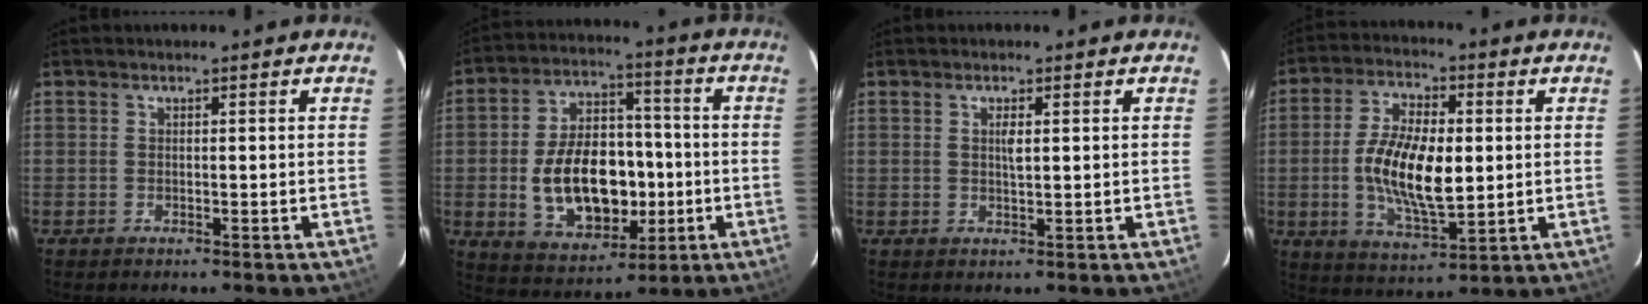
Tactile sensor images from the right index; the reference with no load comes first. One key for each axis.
{"total": 17.2, "fx": -2.9, "fy": 10.8, "fz": 13.2, "tx": -0.258, "ty": 0.018, "tz": -0.023}
{"total": 2.0, "fx": 0.5, "fy": 0.6, "fz": 1.8, "tx": -0.031, "ty": -0.001, "tz": 0.009}
{"total": 13.9, "fx": -0.3, "fy": 6.0, "fz": 12.5, "tx": -0.243, "ty": -0.002, "tz": -0.001}